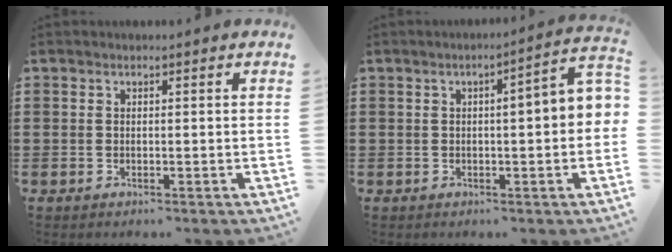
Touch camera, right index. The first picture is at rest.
{"total": 3.2, "force": [-0.3, 0.3, 3.2], "torque": [-0.049, -0.003, -0.011]}